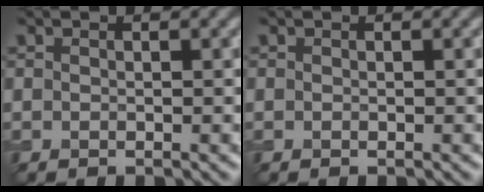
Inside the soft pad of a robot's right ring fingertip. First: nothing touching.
{"total": 0.0}